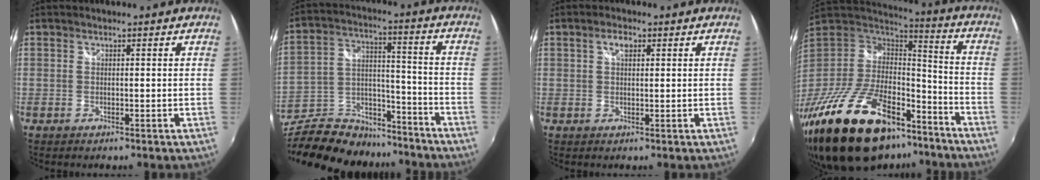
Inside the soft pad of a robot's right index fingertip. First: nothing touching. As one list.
[{"total": 26.9, "force": [-21.1, 12.1, 11.5], "torque": [-0.258, 0.030, -0.316]}, {"total": 2.3, "force": [0.9, 1.2, 1.7], "torque": [-0.029, 0.006, 0.015]}, {"total": 33.4, "force": [-22.4, 15.4, 19.4], "torque": [-0.380, -0.010, -0.340]}]